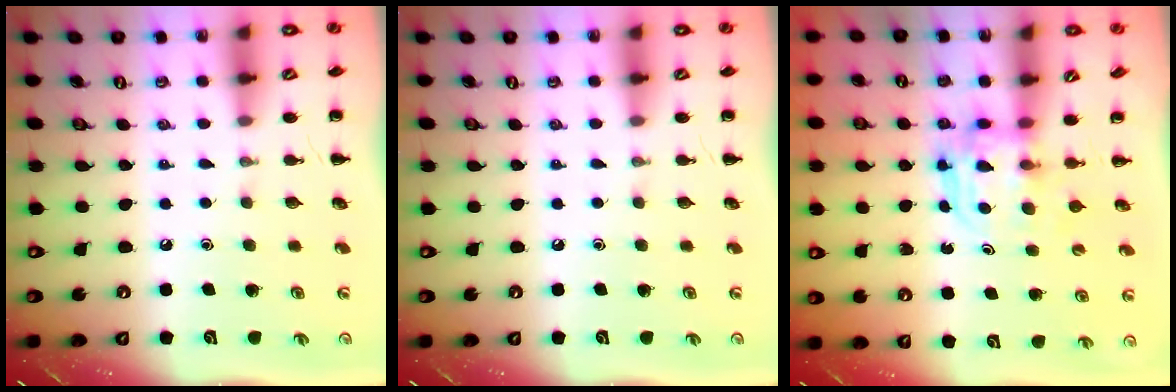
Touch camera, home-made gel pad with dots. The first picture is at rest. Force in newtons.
{"total": 0.0}
{"total": 3.6, "press": 3.6, "slide": 0.2}